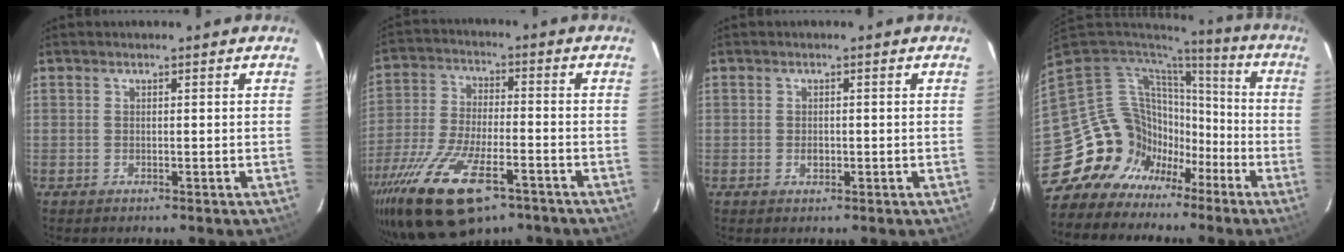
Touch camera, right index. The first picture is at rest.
{"total": 21.6, "force": [-13.1, 8.6, 15.0], "torque": [-0.313, -0.057, -0.225]}
{"total": 1.4, "force": [-0.3, 1.1, 0.9], "torque": [-0.015, 0.002, -0.005]}
{"total": 14.2, "force": [-7.9, 11.4, 3.4], "torque": [-0.080, 0.040, -0.137]}